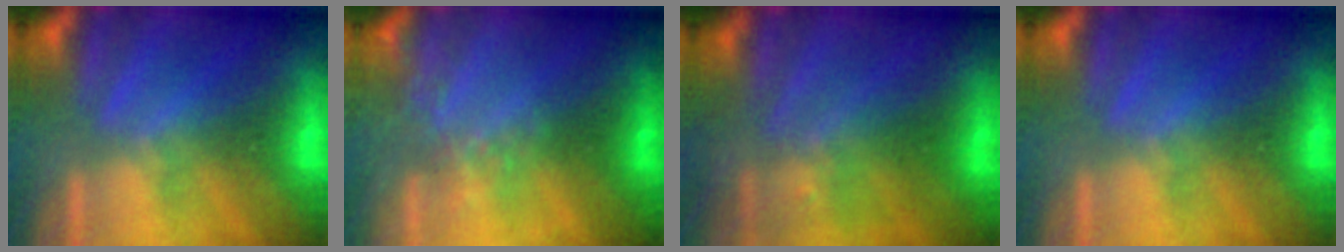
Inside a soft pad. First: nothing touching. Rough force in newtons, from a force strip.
{"total": 2.4}
{"total": 3.0}
{"total": 0.0}